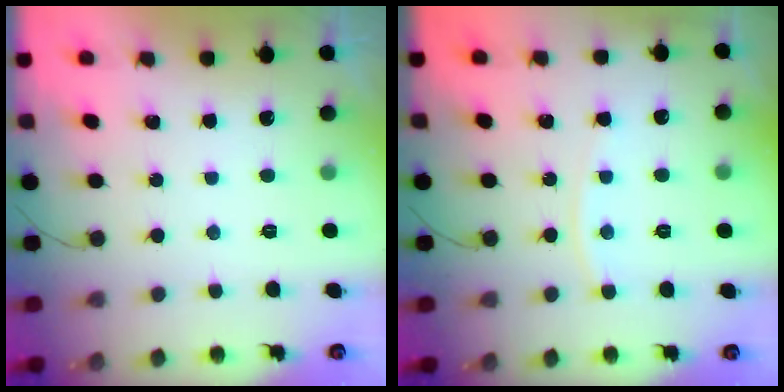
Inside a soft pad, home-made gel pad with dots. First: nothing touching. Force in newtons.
{"total": 5.7, "press": 5.6, "slide": 0.9}